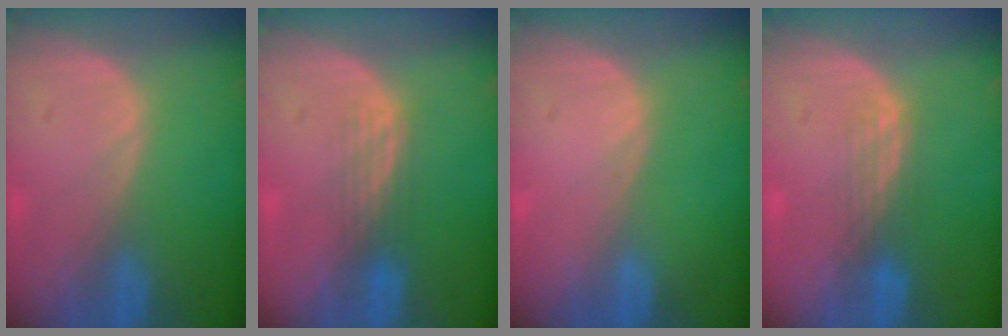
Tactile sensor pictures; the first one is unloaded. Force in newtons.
{"total": 2.8, "press": 2.5, "slide": 1.3}
{"total": 0.0}
{"total": 3.0, "press": 2.5, "slide": 1.6}